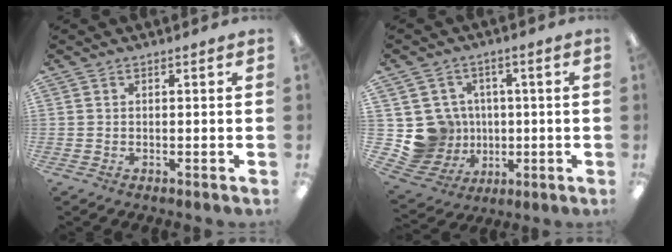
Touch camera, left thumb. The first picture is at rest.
{"total": 11.1, "force": [-0.3, 10.9, 2.2], "torque": [-0.071, 0.007, 0.012]}